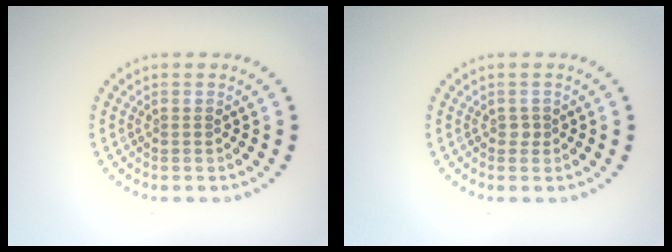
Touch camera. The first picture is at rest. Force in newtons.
{"total": 0.6, "press": 0.5, "slide": 0.3}